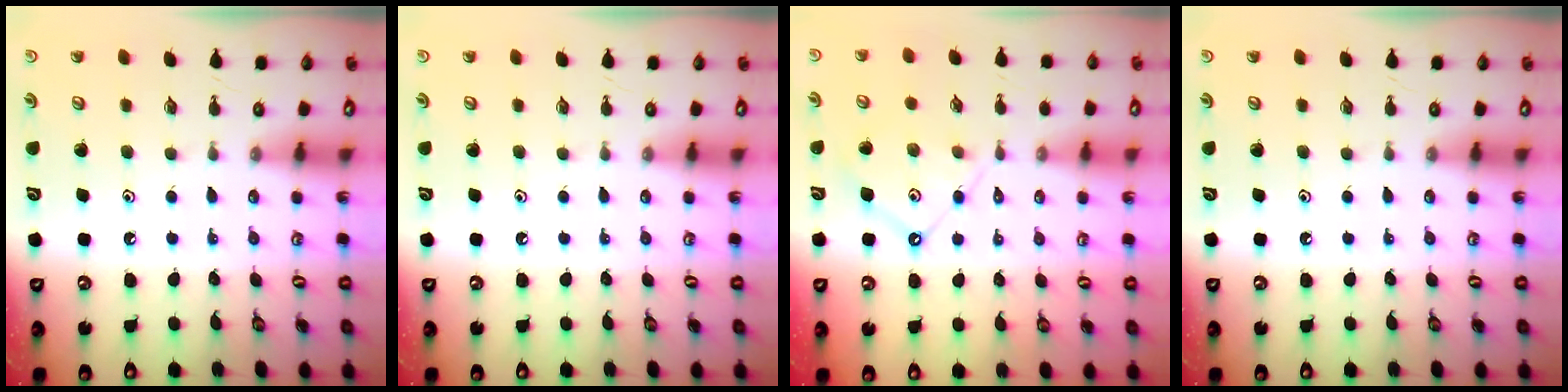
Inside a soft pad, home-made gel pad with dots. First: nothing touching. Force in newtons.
{"total": 0.0}
{"total": 7.8, "press": 7.8, "slide": 0.8}
{"total": 0.0}